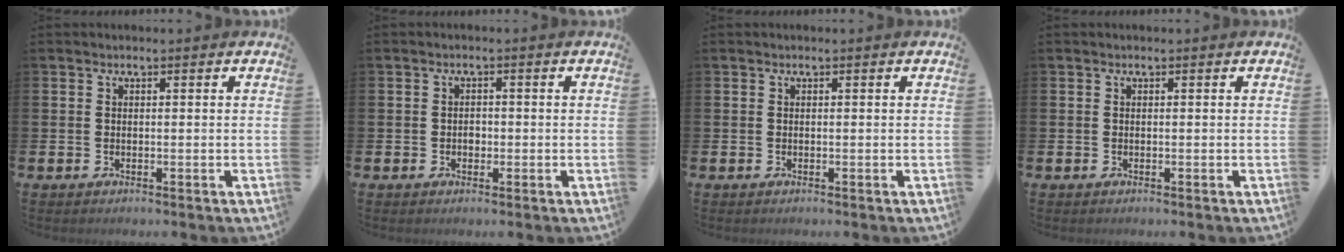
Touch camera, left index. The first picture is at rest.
{"total": 1.3, "force": [-0.2, 1.1, 0.6], "torque": [0.001, 0.000, -0.008]}
{"total": 0.0}
{"total": 0.0}